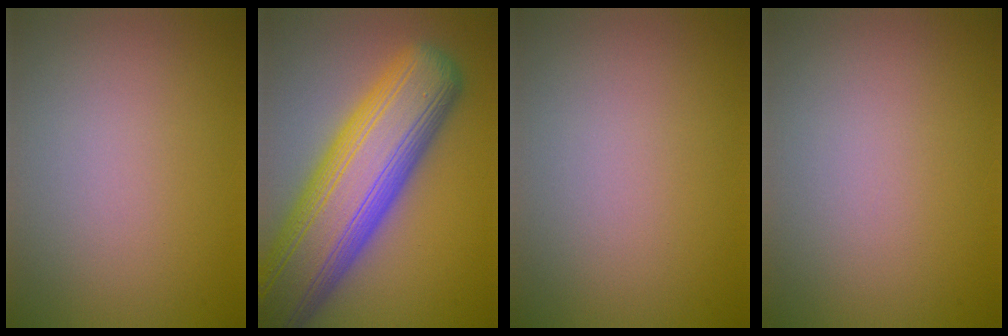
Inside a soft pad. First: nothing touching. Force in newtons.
{"total": 14.4, "press": 14.4, "slide": 0.6}
{"total": 0.0}
{"total": 0.0}